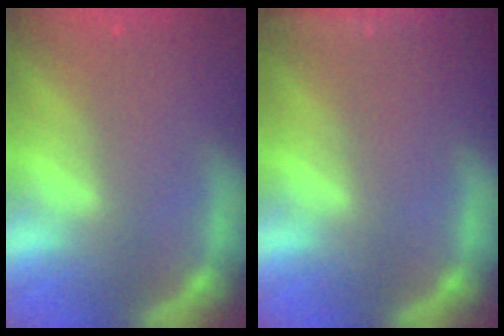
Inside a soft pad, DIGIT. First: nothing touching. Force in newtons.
{"total": 5.0}